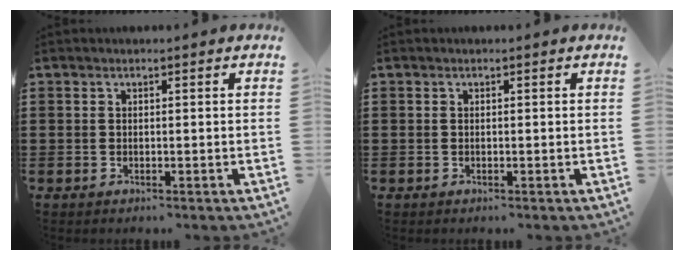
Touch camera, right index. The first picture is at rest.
{"total": 0.0}